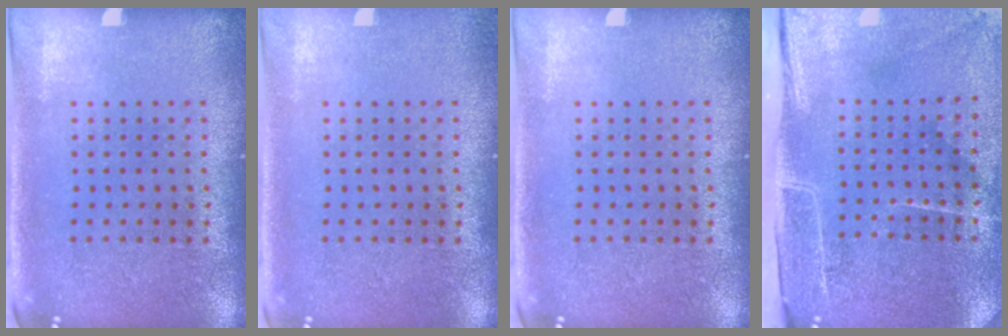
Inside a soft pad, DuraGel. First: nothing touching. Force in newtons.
{"total": 0.6, "press": 0.6, "slide": 0.1}
{"total": 0.0}
{"total": 4.7, "press": 3.8, "slide": 2.8}